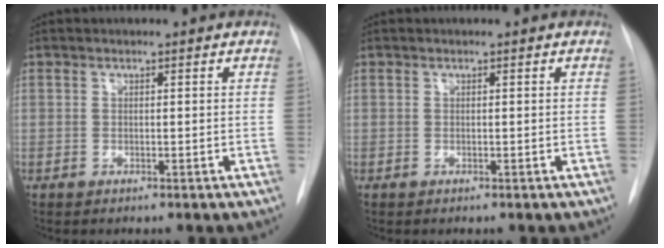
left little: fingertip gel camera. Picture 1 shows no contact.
{"total": 0.0}